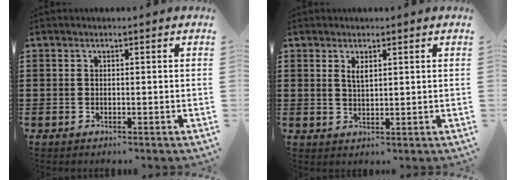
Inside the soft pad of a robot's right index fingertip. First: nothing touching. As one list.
[{"total": 2.0, "force": [1.1, 0.6, 1.5], "torque": [-0.032, 0.002, 0.018]}]